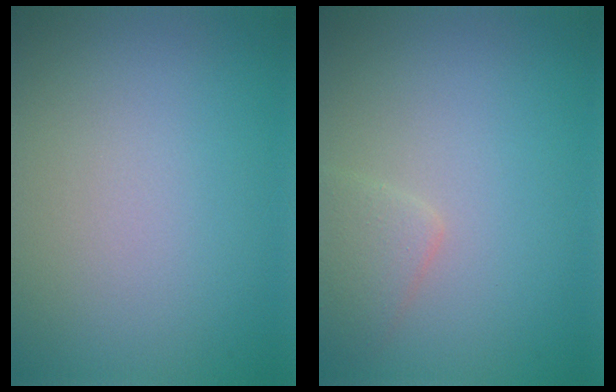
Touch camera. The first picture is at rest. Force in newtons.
{"total": 1.9, "press": 1.9, "slide": 0.0}